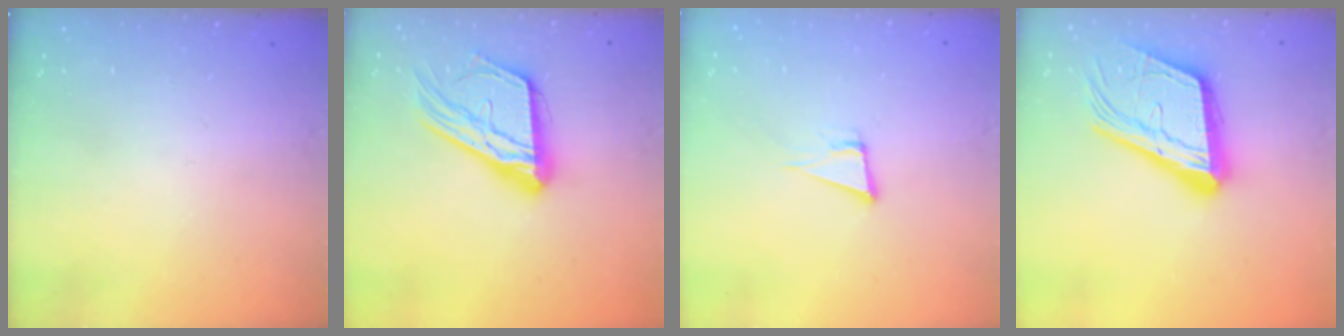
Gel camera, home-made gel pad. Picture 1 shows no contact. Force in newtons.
{"total": 17.9, "press": 17.8, "slide": 1.5}
{"total": 3.8, "press": 1.9, "slide": 3.3}
{"total": 23.2, "press": 22.8, "slide": 3.7}